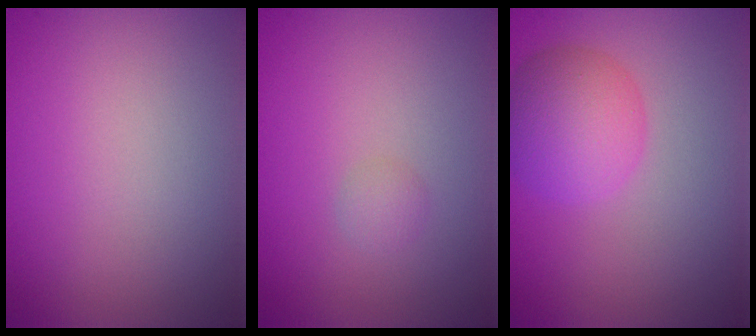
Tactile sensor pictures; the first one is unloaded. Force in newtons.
{"total": 0.8, "press": 0.8, "slide": 0.1}
{"total": 4.5, "press": 4.5, "slide": 0.2}